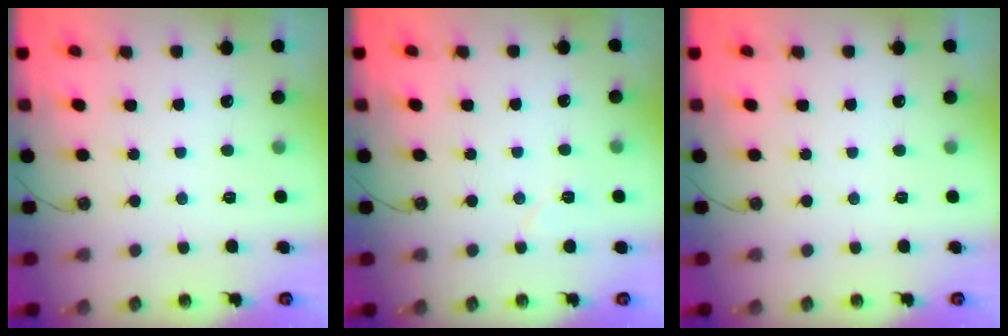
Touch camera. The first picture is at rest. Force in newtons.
{"total": 4.0, "press": 3.9, "slide": 0.8}
{"total": 0.0}